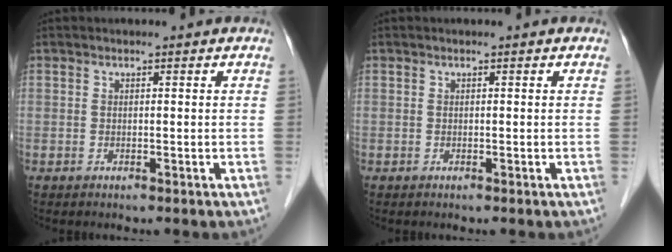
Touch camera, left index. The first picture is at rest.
{"total": 0.0}